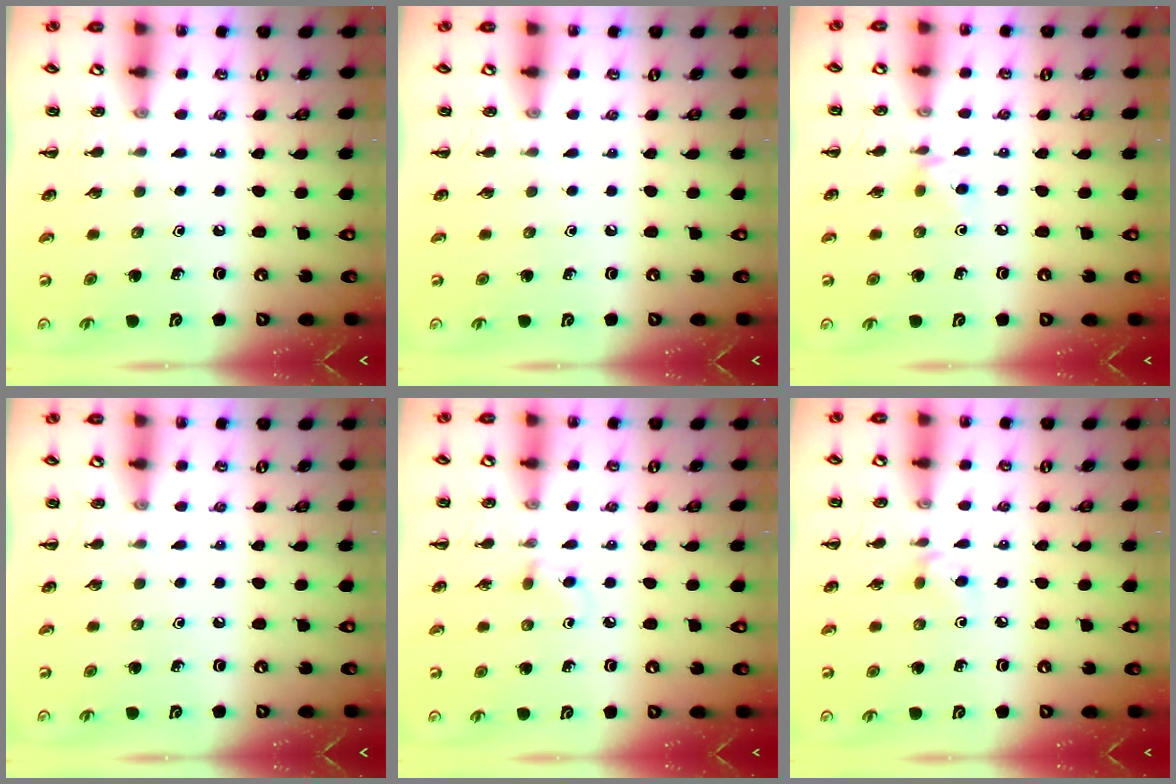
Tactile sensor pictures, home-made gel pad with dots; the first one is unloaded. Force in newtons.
{"total": 0.0}
{"total": 3.6, "press": 3.3, "slide": 1.3}
{"total": 0.0}
{"total": 3.5, "press": 3.3, "slide": 1.3}
{"total": 5.6, "press": 5.2, "slide": 2.0}